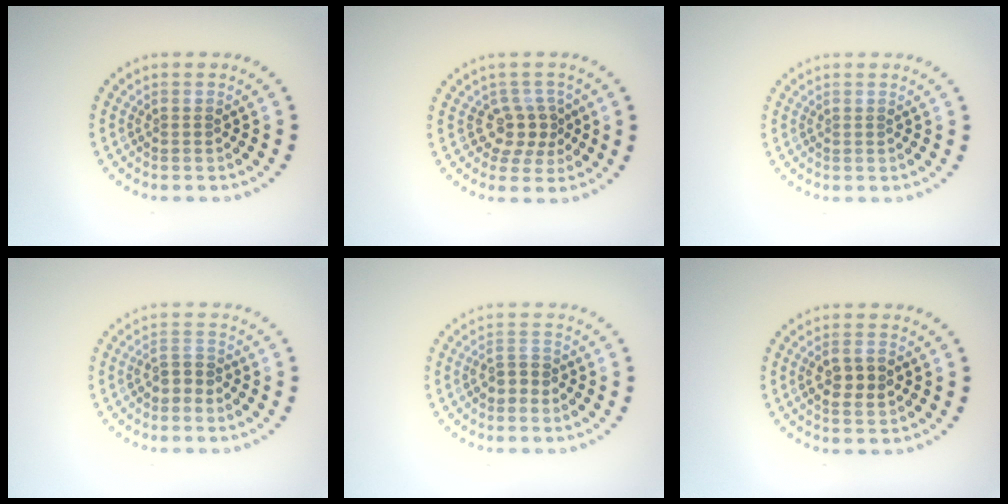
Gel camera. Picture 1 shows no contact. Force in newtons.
{"total": 2.7, "press": 2.1, "slide": 1.7}
{"total": 0.0}
{"total": 2.0, "press": 1.8, "slide": 1.0}
{"total": 1.9, "press": 1.8, "slide": 0.6}
{"total": 2.7, "press": 2.7, "slide": 0.5}